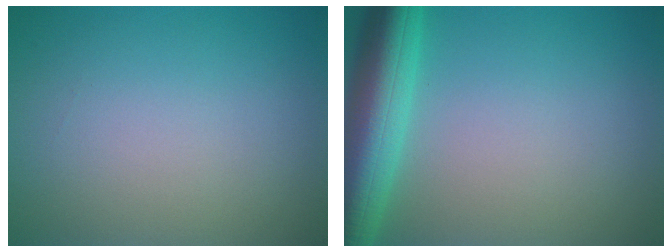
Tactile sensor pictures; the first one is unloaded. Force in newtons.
{"total": 7.5, "press": 7.5, "slide": 0.4}